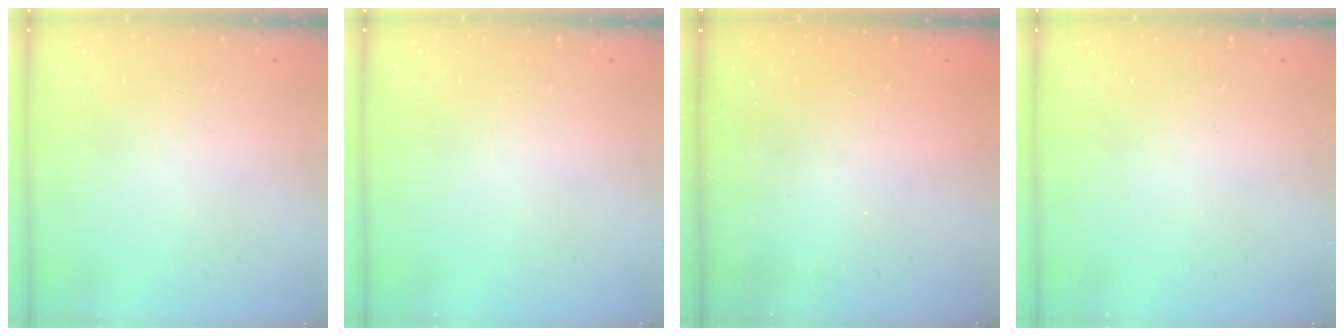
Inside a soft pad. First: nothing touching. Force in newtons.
{"total": 0.0}
{"total": 2.3, "press": 2.2, "slide": 0.7}
{"total": 0.0}